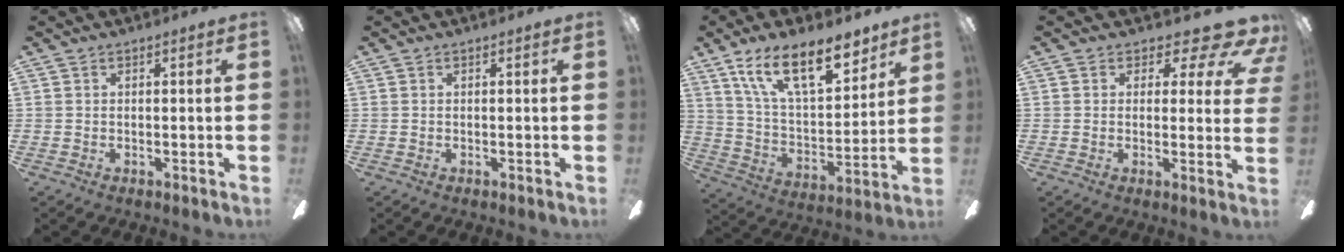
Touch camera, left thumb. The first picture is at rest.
{"total": 0.0}
{"total": 19.0, "force": [12.8, 8.2, 11.3], "torque": [-0.190, -0.068, 0.224]}
{"total": 8.8, "force": [5.8, 3.8, 5.4], "torque": [-0.058, -0.043, 0.101]}